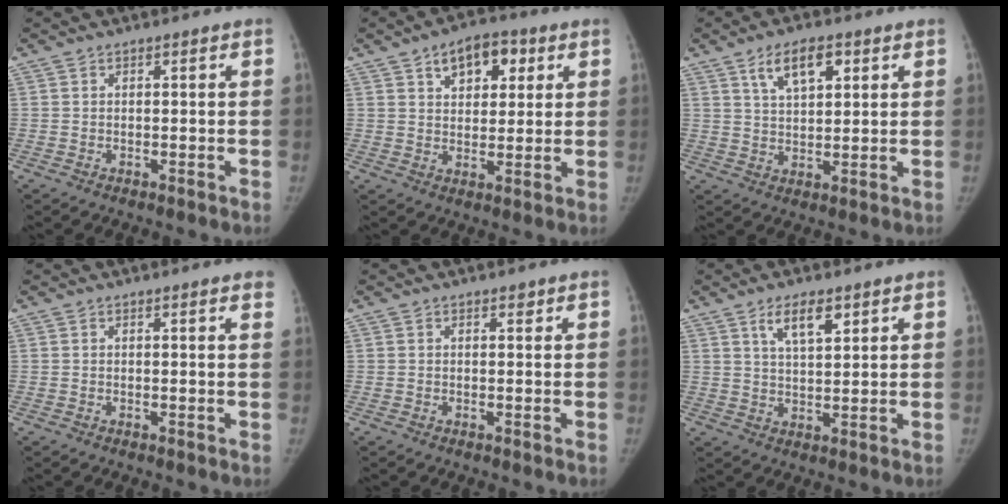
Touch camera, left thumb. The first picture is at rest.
{"total": 9.1, "force": [4.1, 5.6, 5.9], "torque": [-0.048, -0.007, 0.058]}
{"total": 7.7, "force": [3.8, 3.7, 5.6], "torque": [-0.077, -0.013, 0.068]}
{"total": 2.1, "force": [1.7, 0.3, 1.2], "torque": [-0.011, -0.002, 0.009]}
{"total": 0.8, "force": [0.6, 0.5, 0.4], "torque": [0.001, -0.003, 0.006]}
{"total": 6.1, "force": [3.5, 2.3, 4.4], "torque": [-0.065, -0.020, 0.064]}